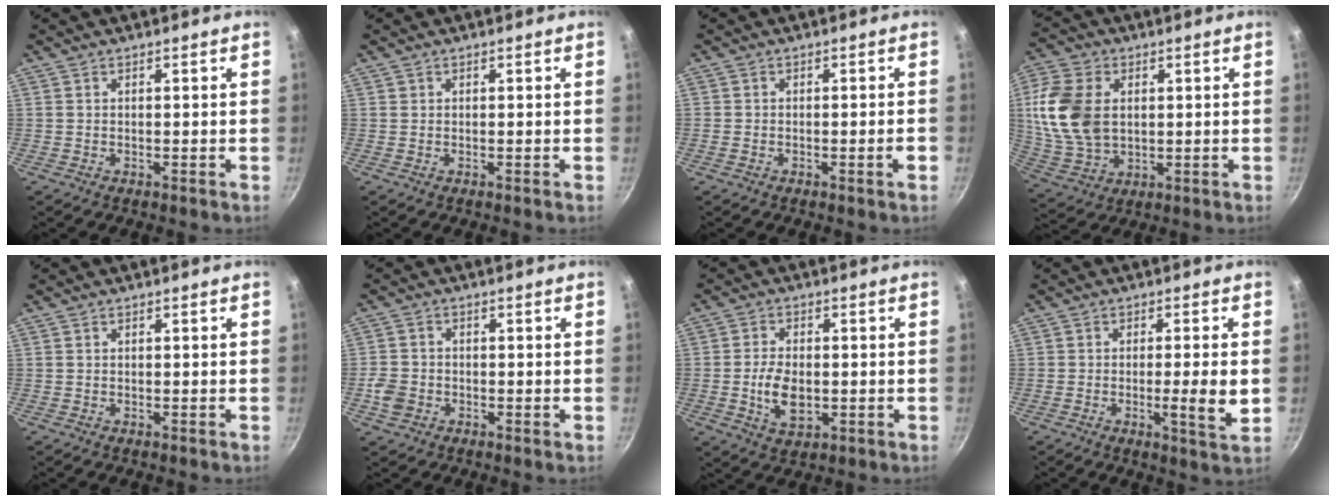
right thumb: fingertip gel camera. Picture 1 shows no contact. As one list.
[{"total": 0.0}, {"total": 2.0, "force": [-0.9, 0.4, 1.7], "torque": [-0.024, 0.012, -0.015]}, {"total": 14.8, "force": [2.1, 10.3, 10.5], "torque": [-0.197, -0.006, 0.047]}, {"total": 0.0}, {"total": 4.3, "force": [-1.5, 3.5, 2.0], "torque": [-0.038, 0.016, -0.031]}, {"total": 7.6, "force": [-0.9, 4.6, 6.0], "torque": [-0.106, 0.000, -0.015]}, {"total": 6.5, "force": [-0.7, 0.7, 6.4], "torque": [-0.099, -0.002, -0.012]}]